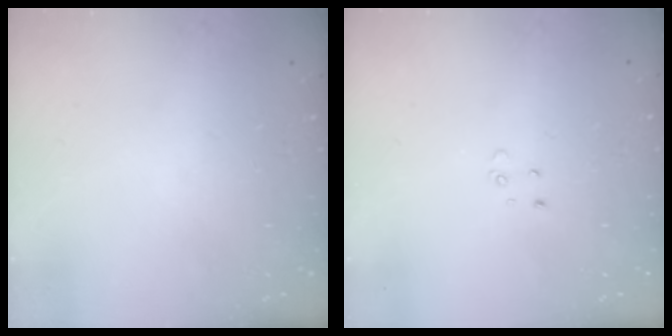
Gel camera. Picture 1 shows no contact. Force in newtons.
{"total": 2.6, "press": 2.6, "slide": 0.2}